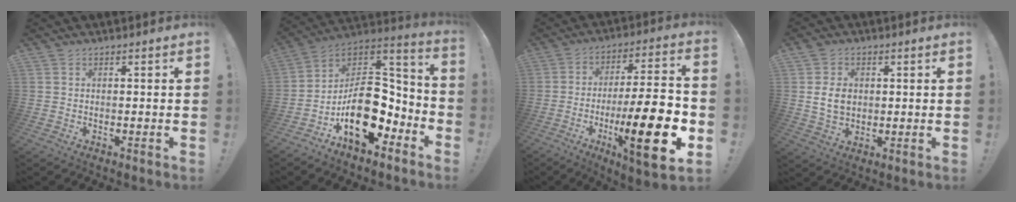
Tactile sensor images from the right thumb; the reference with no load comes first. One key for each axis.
{"total": 20.5, "fx": -5.3, "fy": 13.0, "fz": 15.0, "tx": -0.229, "ty": 0.026, "tz": -0.075}
{"total": 23.0, "fx": -6.8, "fy": 5.1, "fz": 21.4, "tx": -0.339, "ty": 0.025, "tz": -0.102}
{"total": 7.7, "fx": 0.8, "fy": 6.1, "fz": 4.6, "tx": -0.071, "ty": 0.002, "tz": 0.014}